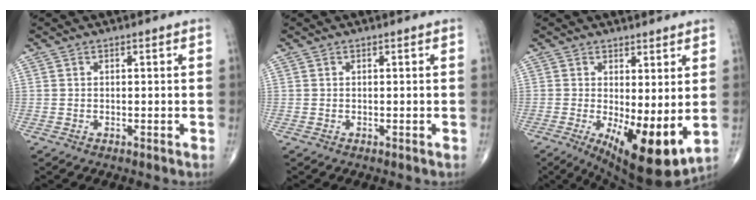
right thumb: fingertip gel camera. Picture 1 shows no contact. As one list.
[{"total": 0.0}, {"total": 12.1, "force": [-1.3, 4.2, 11.2], "torque": [-0.169, -0.029, -0.006]}]